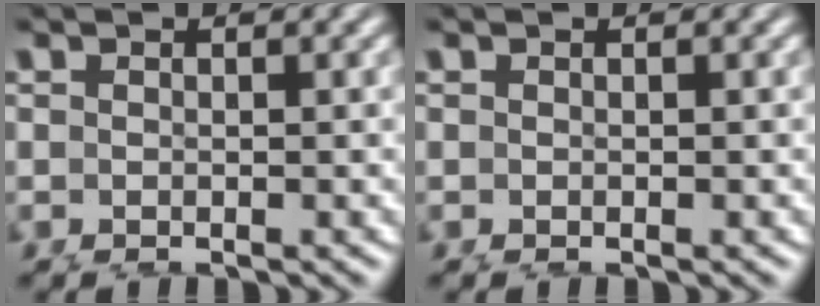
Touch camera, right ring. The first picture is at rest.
{"total": 0.0}